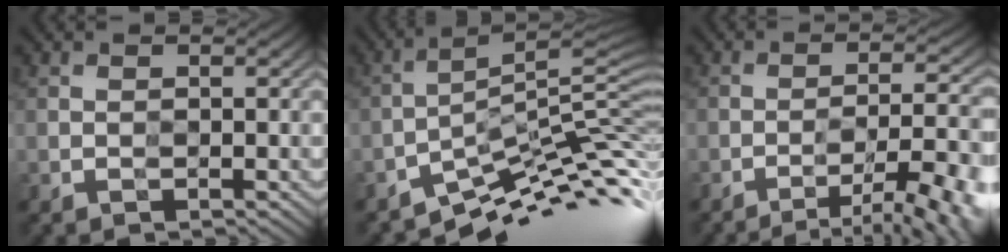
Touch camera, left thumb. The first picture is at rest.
{"total": 10.0, "force": [-6.5, 1.8, 7.4], "torque": [-0.119, 0.005, -0.115]}
{"total": 12.6, "force": [-7.8, 3.1, 9.3], "torque": [-0.126, 0.008, -0.102]}